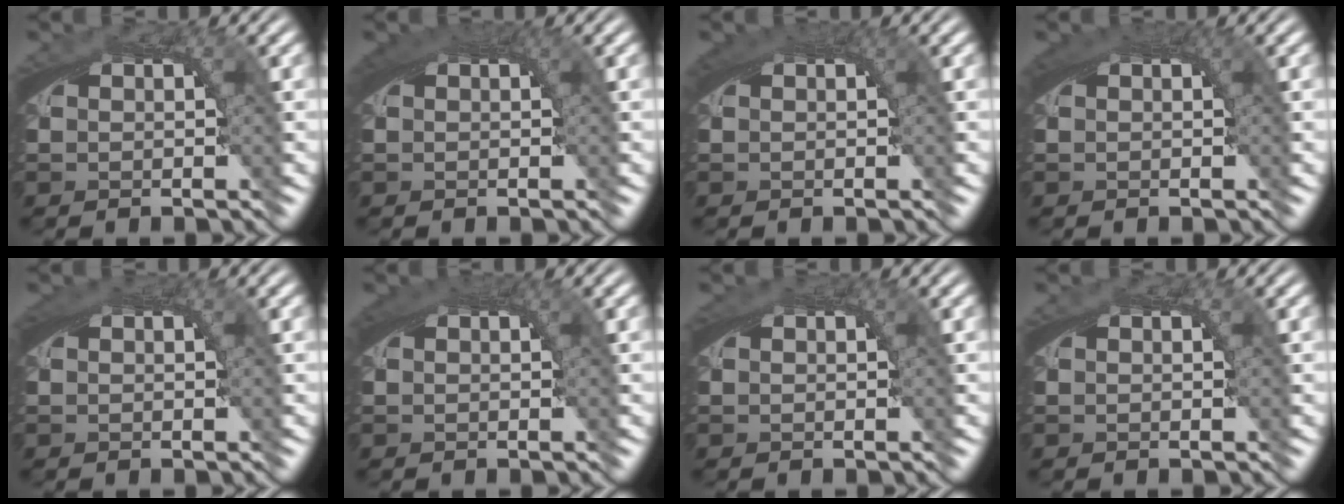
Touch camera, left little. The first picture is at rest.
{"total": 1.8, "force": [0.7, 0.3, 1.6], "torque": [-0.022, 0.006, 0.012]}
{"total": 1.4, "force": [0.6, 0.1, 1.3], "torque": [-0.017, 0.005, 0.011]}
{"total": 1.5, "force": [0.6, 0.2, 1.4], "torque": [-0.019, 0.006, 0.011]}
{"total": 1.2, "force": [0.5, 0.1, 1.0], "torque": [-0.015, 0.004, 0.009]}
{"total": 1.6, "force": [0.6, 0.2, 1.4], "torque": [-0.020, 0.006, 0.011]}
{"total": 0.7, "force": [0.3, 0.1, 0.6], "torque": [-0.010, 0.003, 0.006]}
{"total": 0.0}